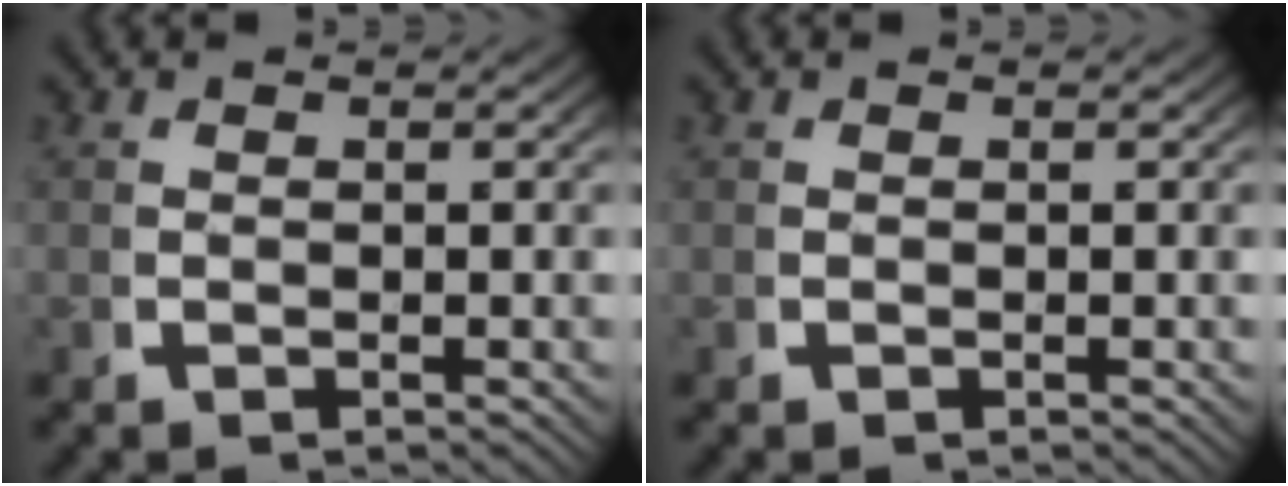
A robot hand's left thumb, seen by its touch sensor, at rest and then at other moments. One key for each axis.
{"total": 0.0}